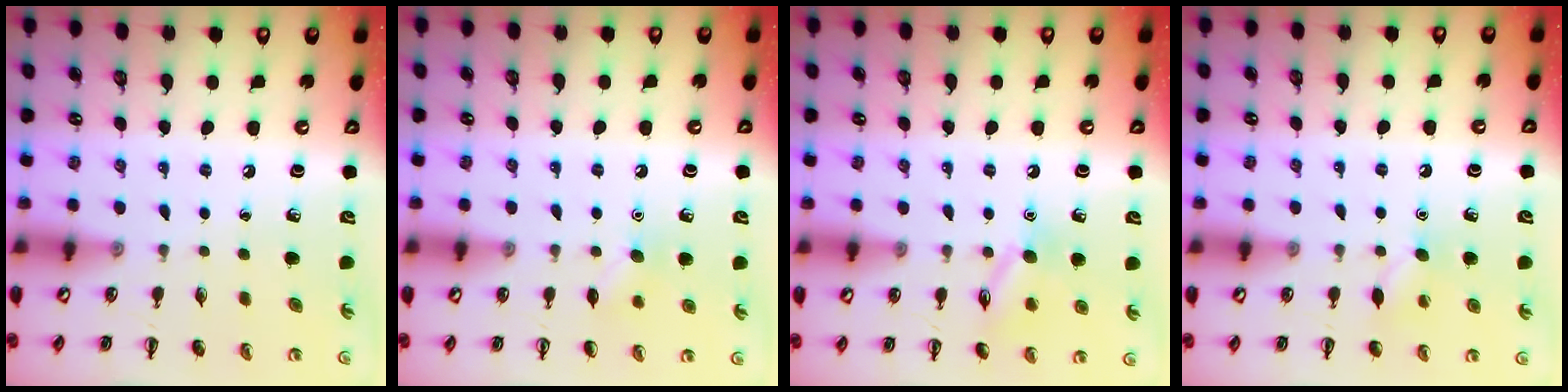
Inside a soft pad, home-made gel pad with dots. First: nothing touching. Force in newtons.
{"total": 6.1, "press": 5.9, "slide": 1.6}
{"total": 10.2, "press": 10.2, "slide": 0.6}
{"total": 7.2, "press": 7.0, "slide": 1.9}